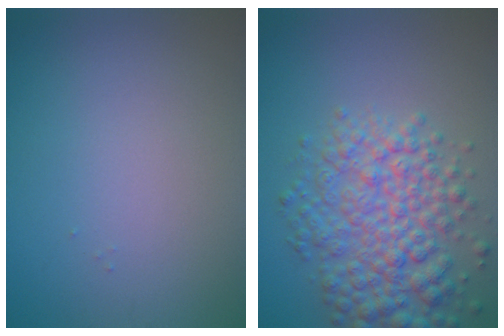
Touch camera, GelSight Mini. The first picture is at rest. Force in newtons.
{"total": 6.7, "press": 6.7, "slide": 0.2}